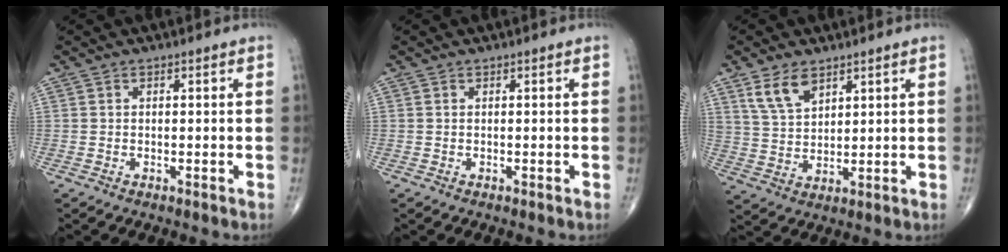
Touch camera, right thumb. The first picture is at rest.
{"total": 0.0}
{"total": 7.1, "force": [4.4, 3.8, 4.0], "torque": [-0.065, -0.021, 0.093]}